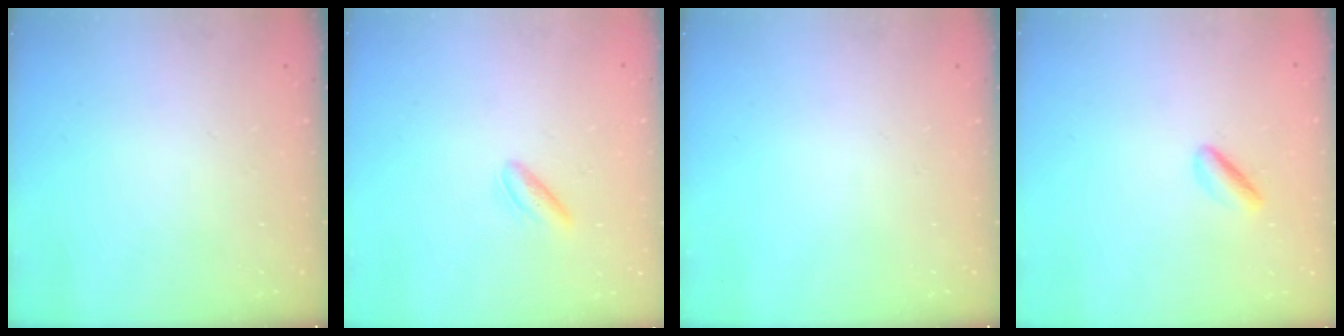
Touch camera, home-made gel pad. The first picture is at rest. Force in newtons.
{"total": 2.4, "press": 2.2, "slide": 0.9}
{"total": 0.0}
{"total": 2.4, "press": 2.4, "slide": 0.4}